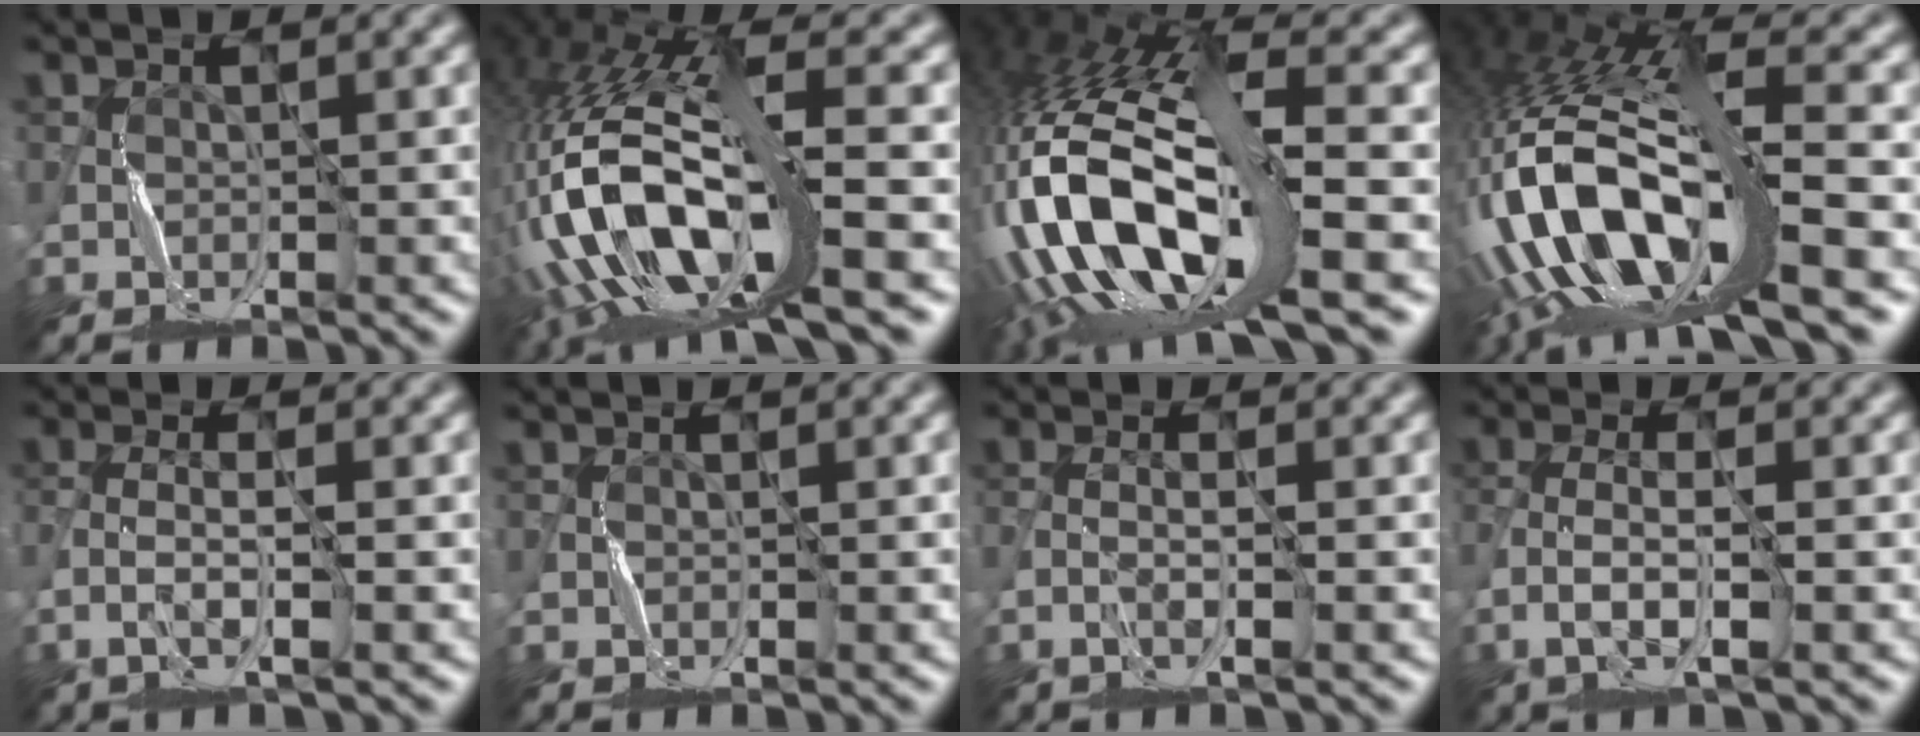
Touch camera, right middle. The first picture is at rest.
{"total": 14.2, "force": [-3.3, 5.2, 12.8], "torque": [-0.271, 0.005, -0.046]}
{"total": 15.9, "force": [-3.3, 6.1, 14.3], "torque": [-0.309, 0.015, -0.053]}
{"total": 14.9, "force": [-5.1, 5.6, 12.9], "torque": [-0.266, 0.015, -0.085]}
{"total": 2.4, "force": [-1.3, 0.5, 1.9], "torque": [-0.045, 0.000, -0.033]}
{"total": 0.0}
{"total": 1.5, "force": [-0.9, 0.2, 1.2], "torque": [-0.027, 0.000, -0.026]}
{"total": 3.5, "force": [-1.7, 1.2, 2.8], "torque": [-0.066, -0.004, -0.039]}